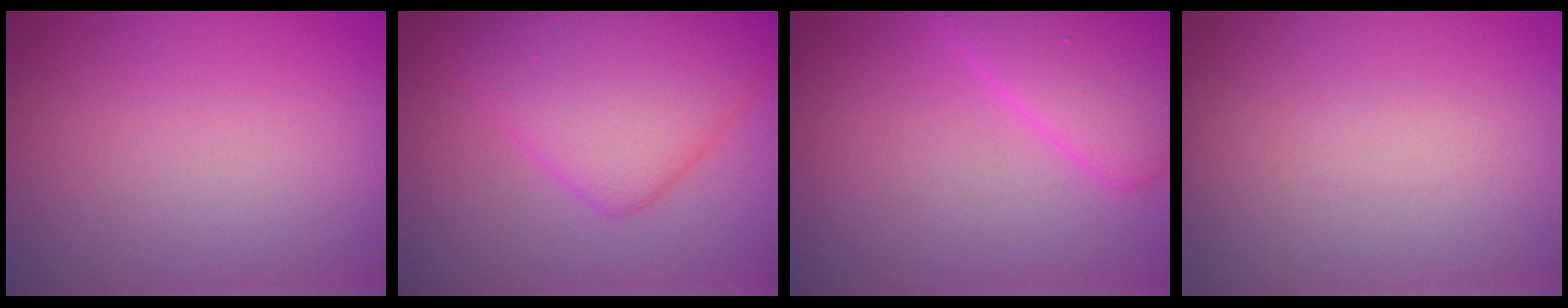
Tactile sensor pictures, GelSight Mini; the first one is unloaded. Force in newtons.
{"total": 7.5, "press": 7.5, "slide": 0.2}
{"total": 5.4, "press": 5.4, "slide": 0.2}
{"total": 0.5, "press": 0.5, "slide": 0.0}